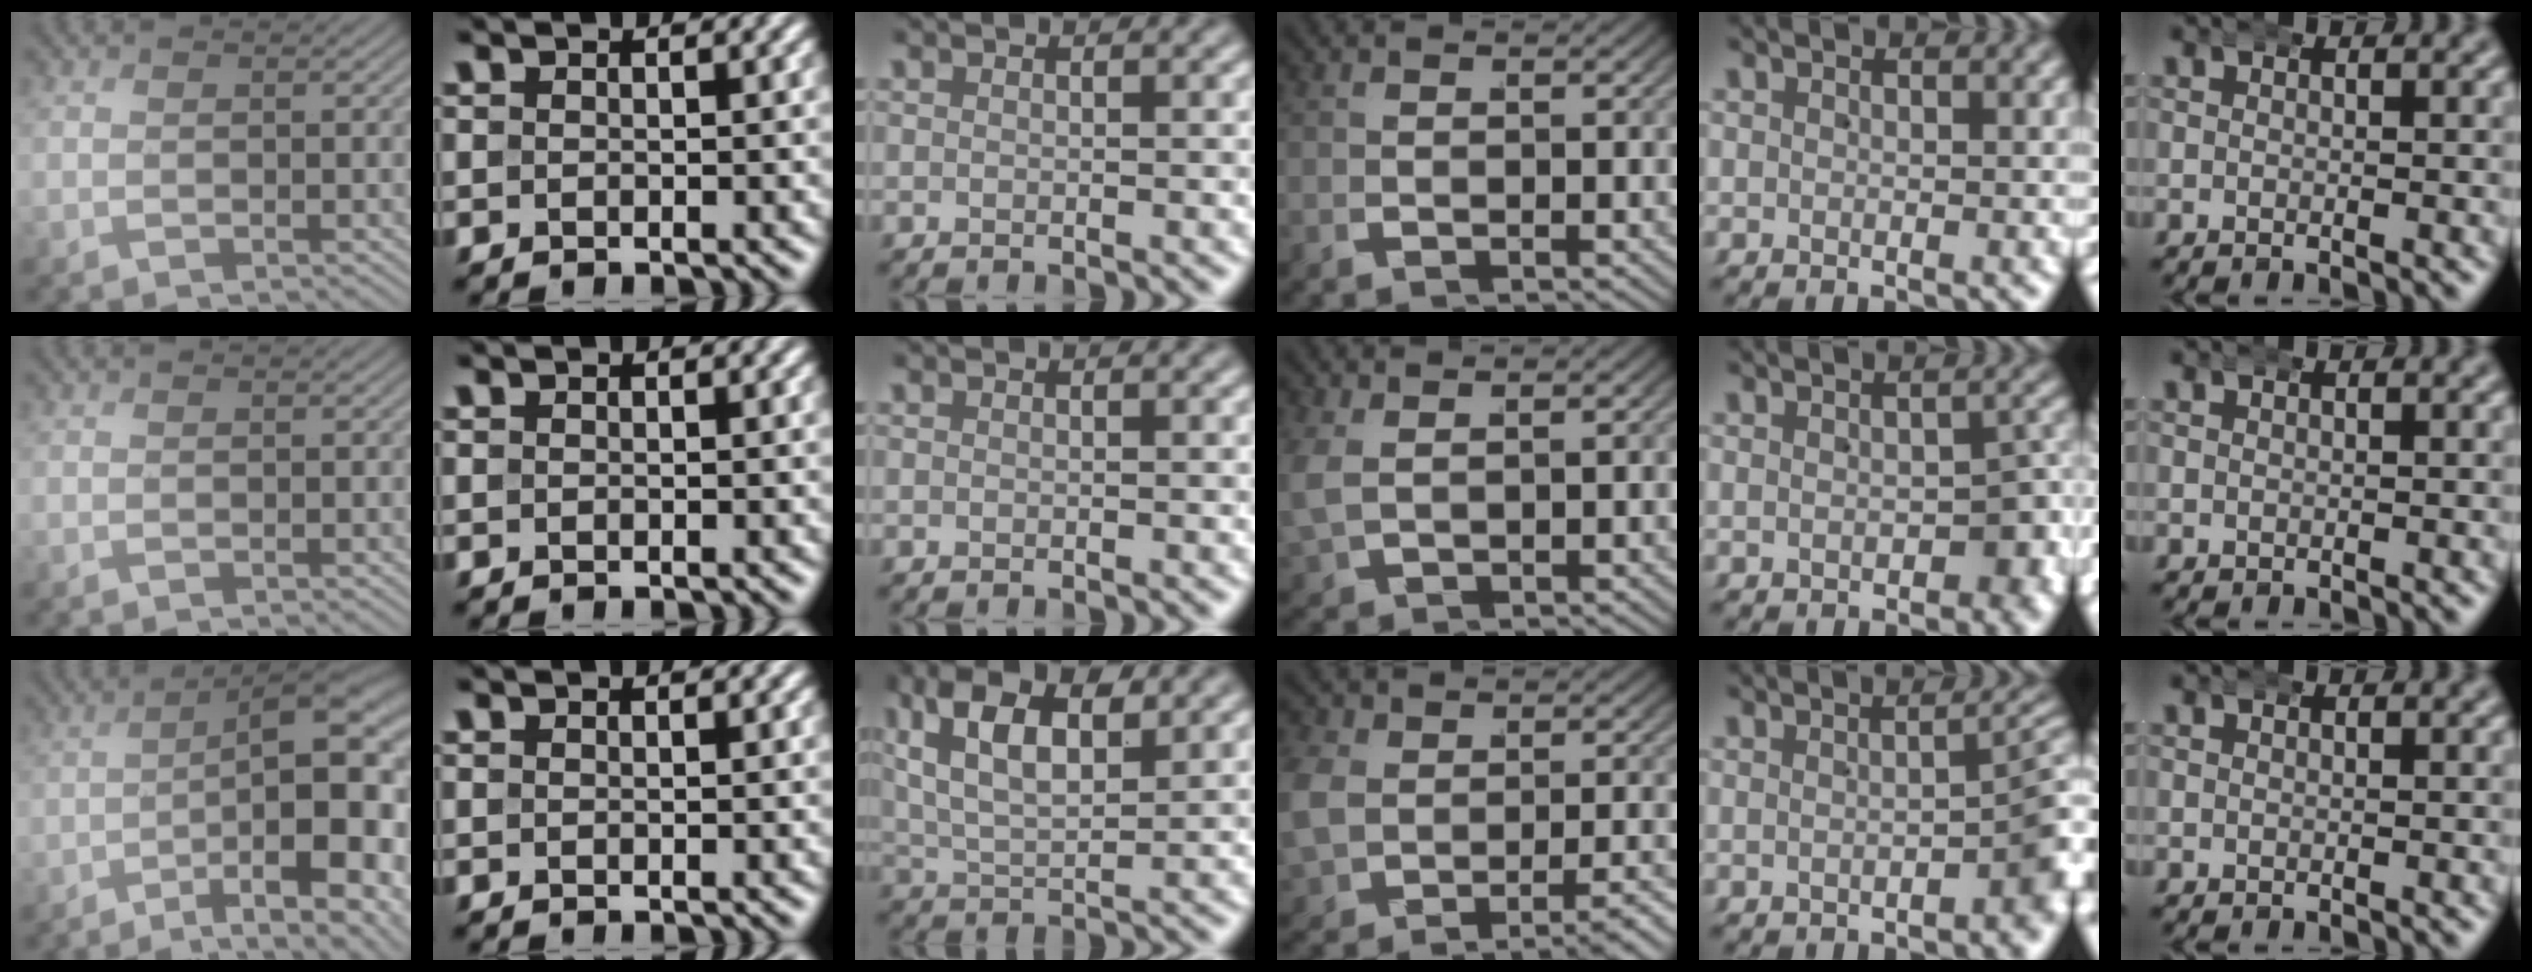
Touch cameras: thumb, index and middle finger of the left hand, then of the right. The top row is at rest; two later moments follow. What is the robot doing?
{"motion": "wrap", "object": "arm wrap"}